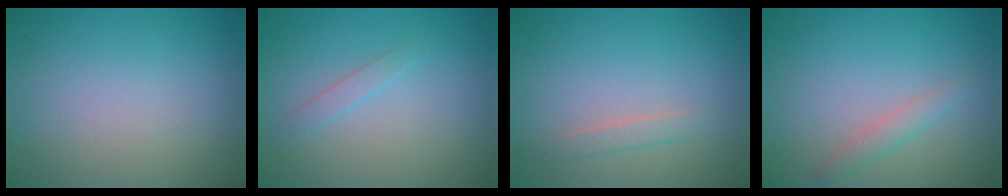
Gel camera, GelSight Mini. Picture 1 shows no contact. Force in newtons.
{"total": 1.0, "press": 1.0, "slide": 0.0}
{"total": 1.2, "press": 1.2, "slide": 0.1}
{"total": 1.5, "press": 1.5, "slide": 0.2}